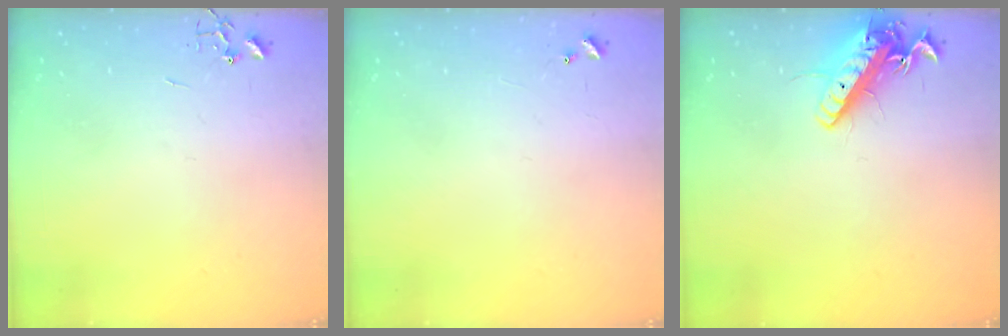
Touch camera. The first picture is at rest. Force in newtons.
{"total": 4.1, "press": 4.1, "slide": 0.5}
{"total": 14.7, "press": 14.4, "slide": 2.8}